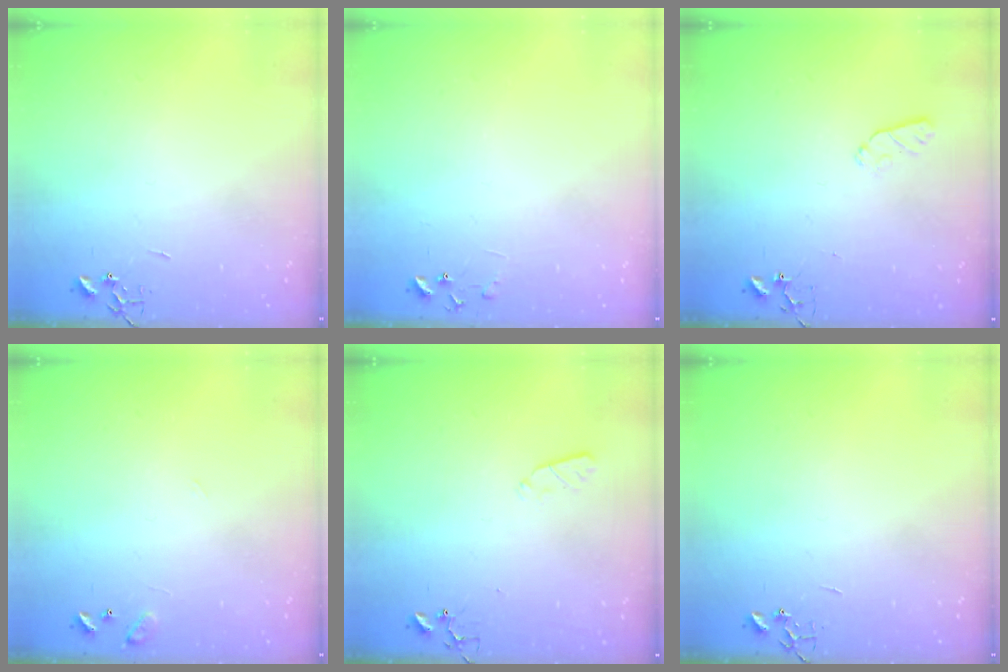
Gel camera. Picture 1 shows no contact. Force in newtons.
{"total": 6.4, "press": 6.4, "slide": 0.4}
{"total": 5.0, "press": 4.9, "slide": 0.7}
{"total": 8.4, "press": 8.4, "slide": 0.5}
{"total": 3.2, "press": 3.1, "slide": 0.5}
{"total": 0.0}